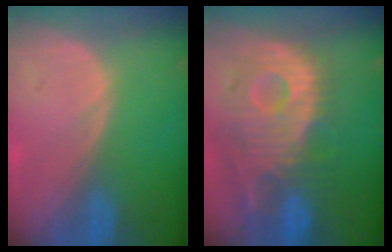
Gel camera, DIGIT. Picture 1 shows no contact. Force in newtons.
{"total": 12.1, "press": 10.8, "slide": 5.4}